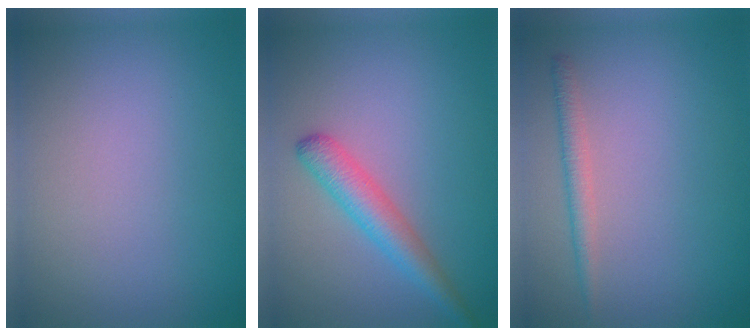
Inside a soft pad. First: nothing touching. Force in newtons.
{"total": 3.1, "press": 3.1, "slide": 0.1}
{"total": 1.6, "press": 1.6, "slide": 0.0}